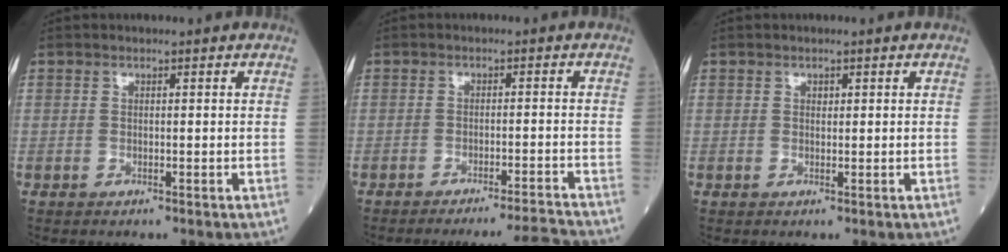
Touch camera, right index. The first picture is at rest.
{"total": 6.7, "force": [-6.2, -2.3, 0.8], "torque": [-0.003, -0.002, -0.093]}
{"total": 0.5, "force": [0.2, 0.4, 0.2], "torque": [0.000, -0.002, 0.004]}